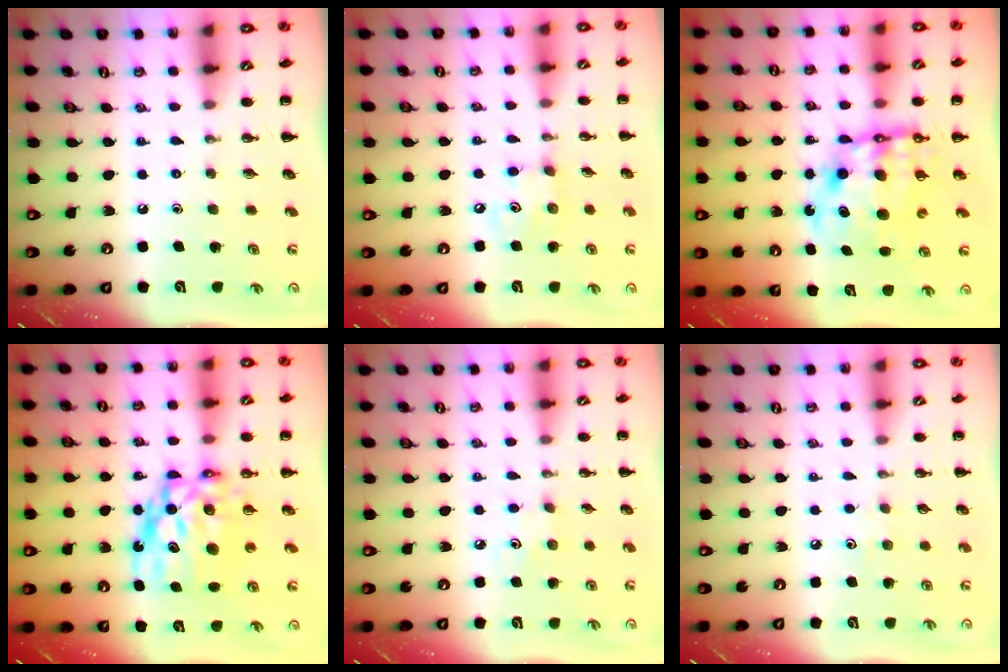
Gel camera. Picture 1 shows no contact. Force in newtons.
{"total": 4.6, "press": 4.6, "slide": 0.5}
{"total": 12.2, "press": 11.8, "slide": 3.3}
{"total": 12.9, "press": 12.5, "slide": 3.0}
{"total": 3.0, "press": 2.9, "slide": 0.8}
{"total": 4.4, "press": 4.3, "slide": 1.0}